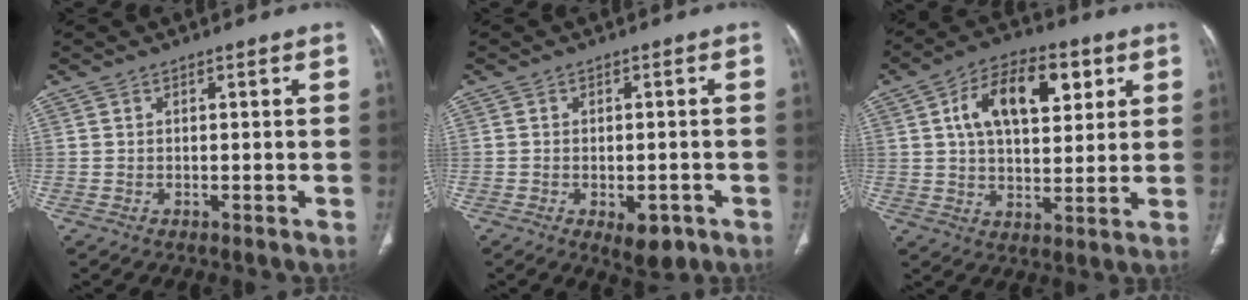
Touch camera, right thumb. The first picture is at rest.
{"total": 5.1, "force": [-2.3, 2.6, 3.7], "torque": [-0.038, 0.007, -0.020]}
{"total": 15.7, "force": [5.3, 8.7, 12.0], "torque": [-0.165, 0.001, 0.086]}